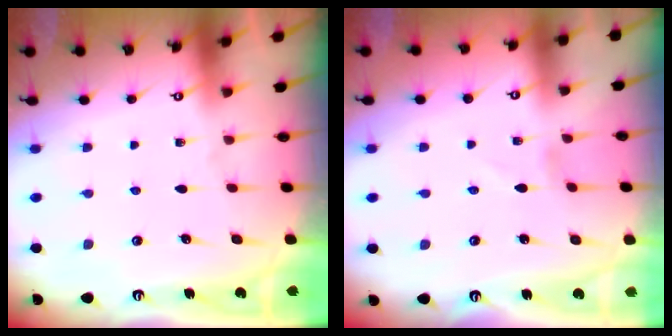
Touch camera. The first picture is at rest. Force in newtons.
{"total": 1.1, "press": 1.1, "slide": 0.1}